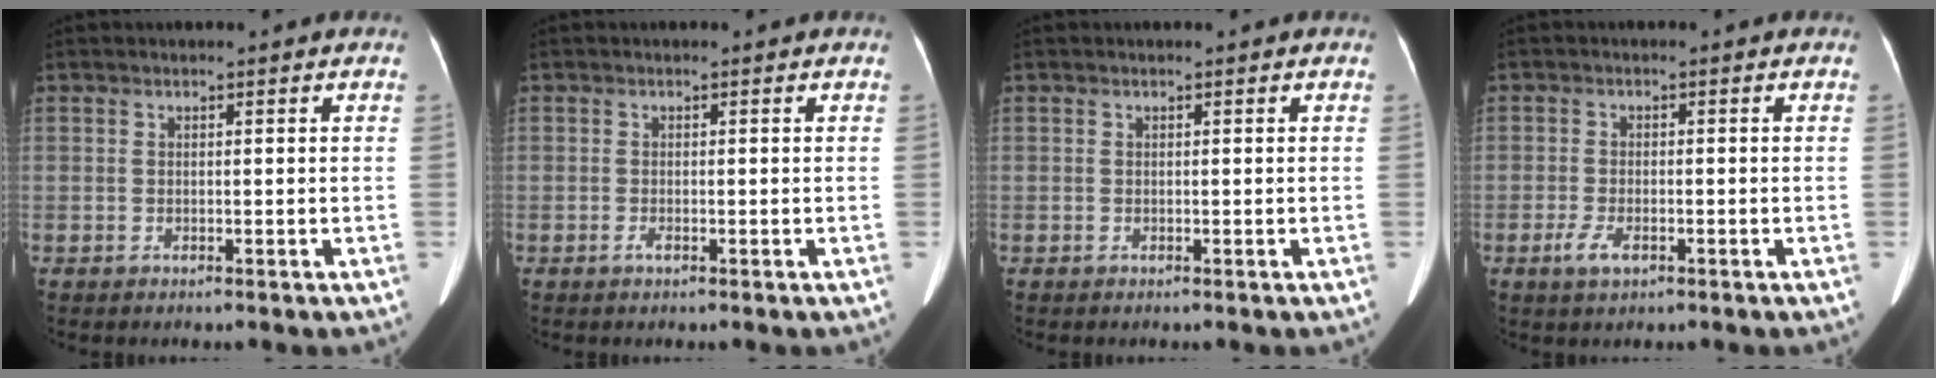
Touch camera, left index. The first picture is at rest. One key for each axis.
{"total": 0.8, "fx": -0.4, "fy": 0.1, "fz": 0.7, "tx": -0.020, "ty": -0.002, "tz": -0.006}
{"total": 0.0}
{"total": 3.1, "fx": -1.6, "fy": 1.3, "fz": 2.3, "tx": -0.056, "ty": -0.003, "tz": -0.026}